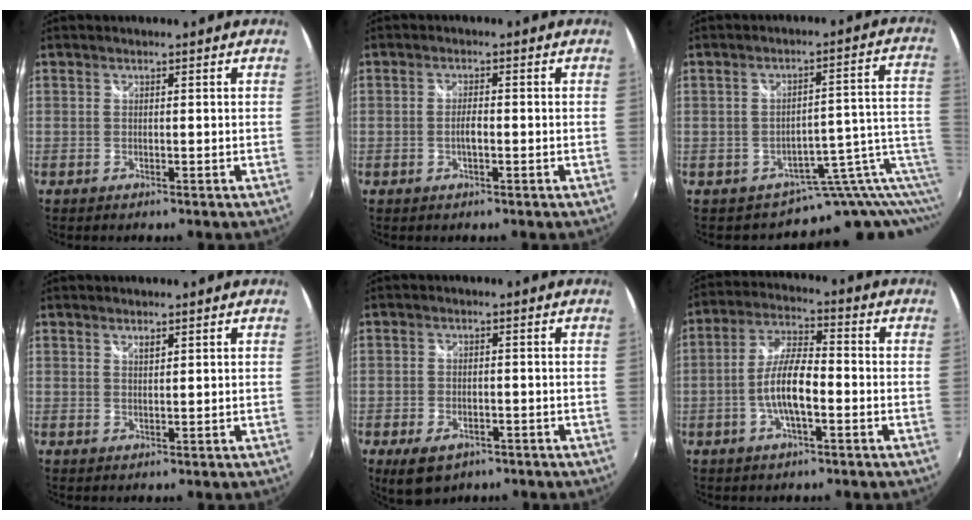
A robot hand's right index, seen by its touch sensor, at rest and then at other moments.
{"total": 2.1, "force": [-0.6, 0.7, 1.9], "torque": [-0.036, 0.002, -0.011]}
{"total": 7.7, "force": [-4.7, 3.6, 4.8], "torque": [-0.032, 0.021, -0.070]}
{"total": 1.1, "force": [0.9, 0.4, 0.5], "torque": [-0.005, 0.000, 0.015]}
{"total": 6.6, "force": [-3.9, 3.8, 3.7], "torque": [-0.087, -0.018, -0.061]}
{"total": 8.9, "force": [-2.7, 2.6, 8.0], "torque": [-0.164, 0.009, -0.050]}